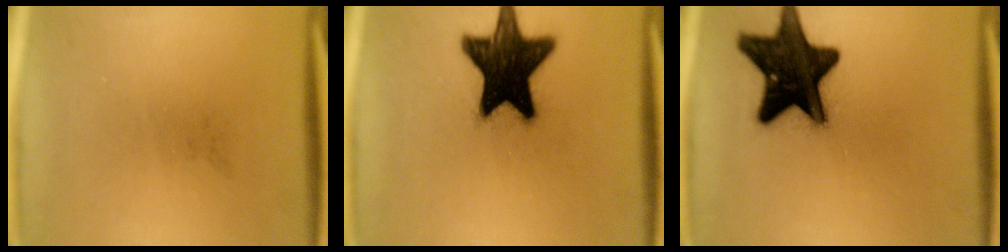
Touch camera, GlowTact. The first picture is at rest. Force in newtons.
{"total": 18.9}
{"total": 18.6}